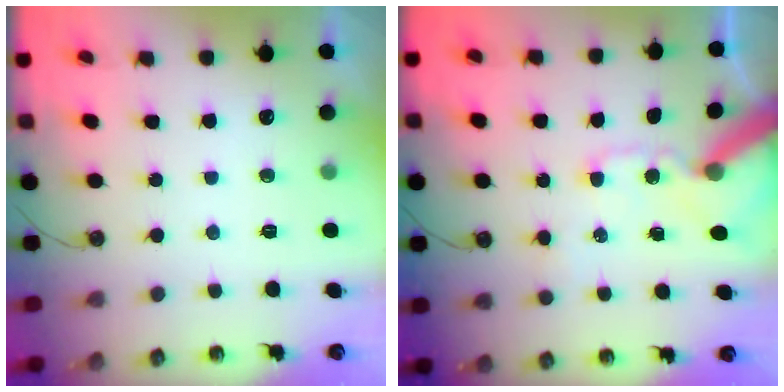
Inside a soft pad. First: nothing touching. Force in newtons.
{"total": 14.0, "press": 13.9, "slide": 2.2}